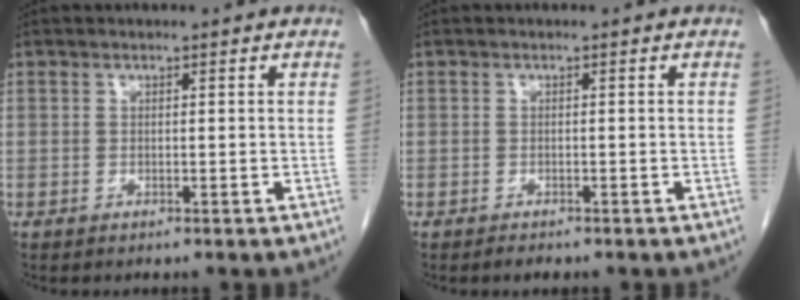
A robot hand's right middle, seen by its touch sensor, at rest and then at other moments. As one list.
[{"total": 1.0, "force": [-0.8, 0.3, 0.4], "torque": [-0.013, -0.004, -0.009]}]